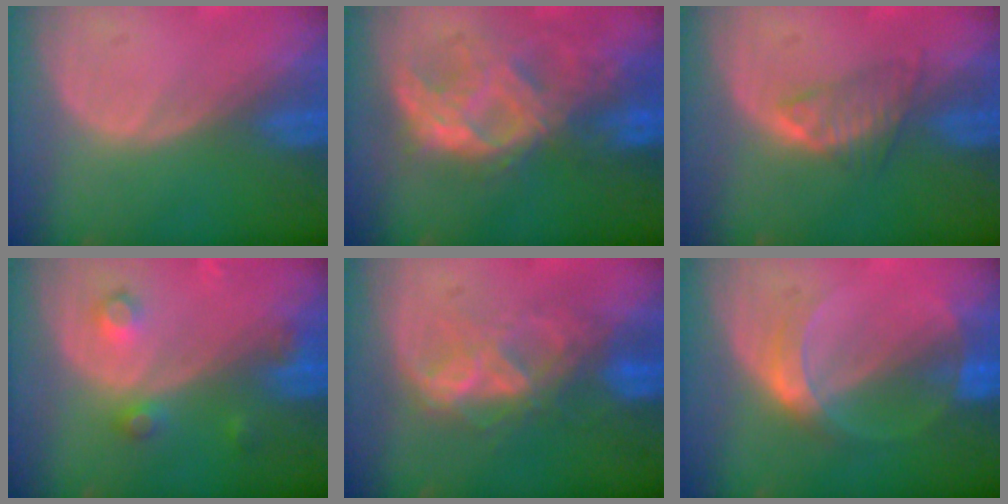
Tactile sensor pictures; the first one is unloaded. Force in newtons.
{"total": 9.0, "press": 8.7, "slide": 2.5}
{"total": 3.7, "press": 3.6, "slide": 0.7}
{"total": 3.7, "press": 3.4, "slide": 1.6}
{"total": 6.8, "press": 6.6, "slide": 1.5}
{"total": 5.2, "press": 4.7, "slide": 2.0}